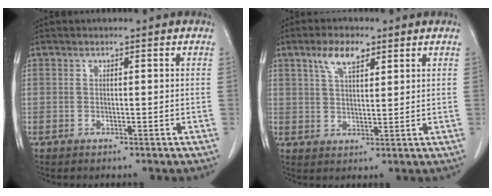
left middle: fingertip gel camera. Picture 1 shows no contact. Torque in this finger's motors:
{"motor_torque": [0.36, -0.12, -0.10, 0.00]}